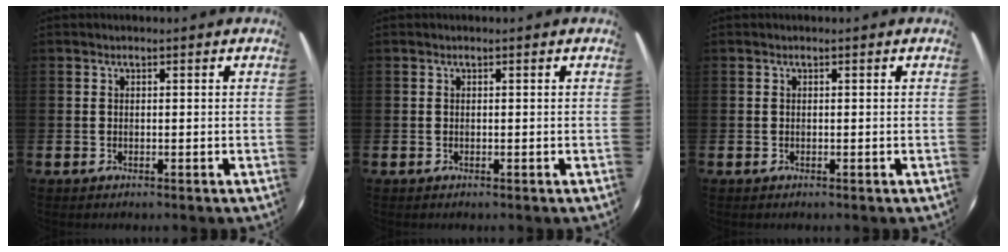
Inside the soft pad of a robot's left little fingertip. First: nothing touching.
{"total": 0.0}
{"total": 0.0}